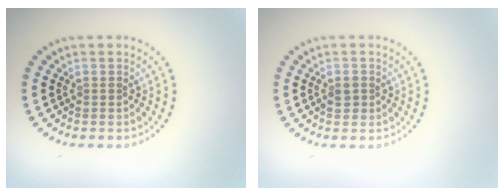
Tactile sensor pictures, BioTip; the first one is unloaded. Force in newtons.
{"total": 1.4, "press": 1.3, "slide": 0.4}